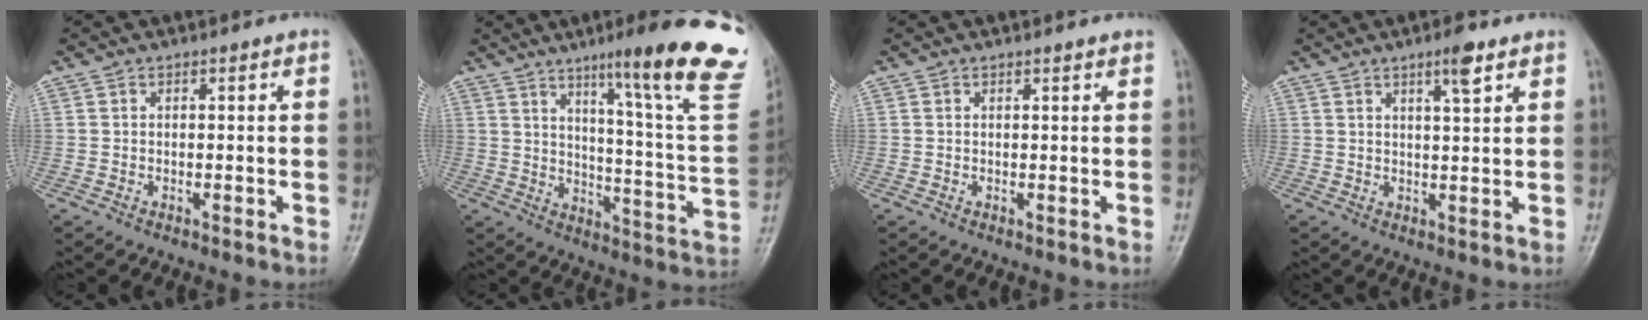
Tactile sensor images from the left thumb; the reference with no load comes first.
{"total": 24.3, "force": [14.5, 2.5, 19.3], "torque": [-0.243, -0.069, 0.198]}
{"total": 0.7, "force": [0.6, 0.0, 0.2], "torque": [-0.004, -0.001, 0.010]}
{"total": 4.2, "force": [2.6, 0.8, 3.2], "torque": [-0.048, -0.015, 0.043]}